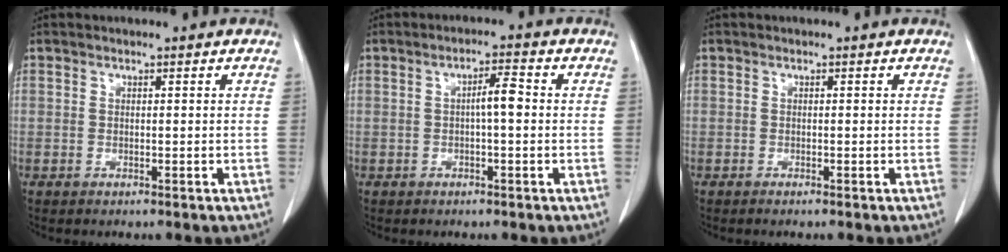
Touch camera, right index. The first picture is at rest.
{"total": 3.3, "force": [-0.1, 0.5, 3.3], "torque": [-0.055, 0.009, -0.001]}
{"total": 0.5, "force": [-0.4, -0.1, 0.4], "torque": [-0.009, -0.001, -0.009]}